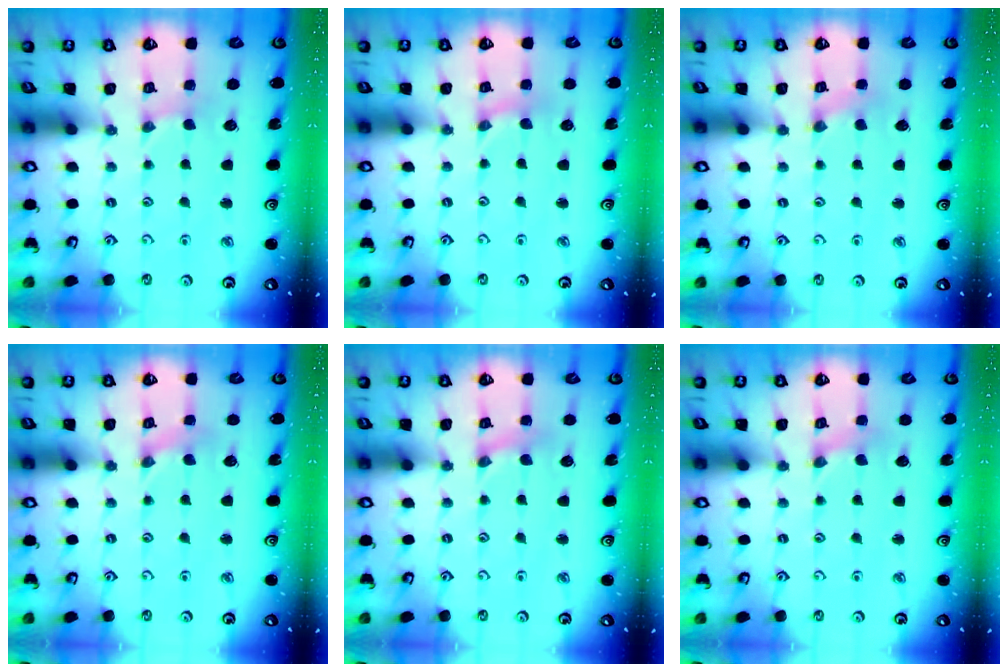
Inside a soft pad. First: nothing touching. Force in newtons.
{"total": 0.6, "press": 0.6, "slide": 0.2}
{"total": 0.0}
{"total": 0.0}
{"total": 0.6, "press": 0.6, "slide": 0.1}
{"total": 0.0}